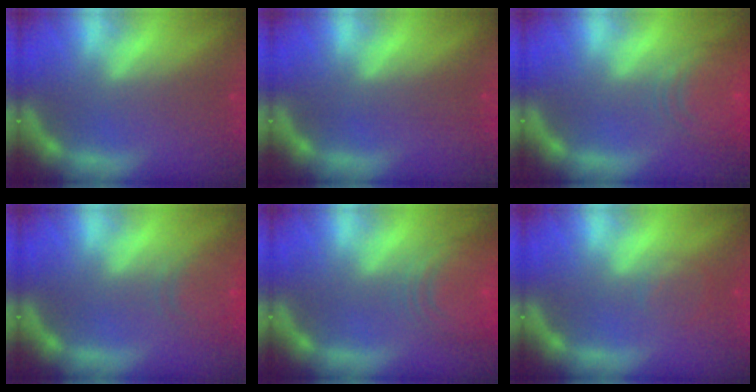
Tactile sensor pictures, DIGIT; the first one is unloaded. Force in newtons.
{"total": 0.0}
{"total": 8.0}
{"total": 4.6}
{"total": 9.1}
{"total": 2.0}